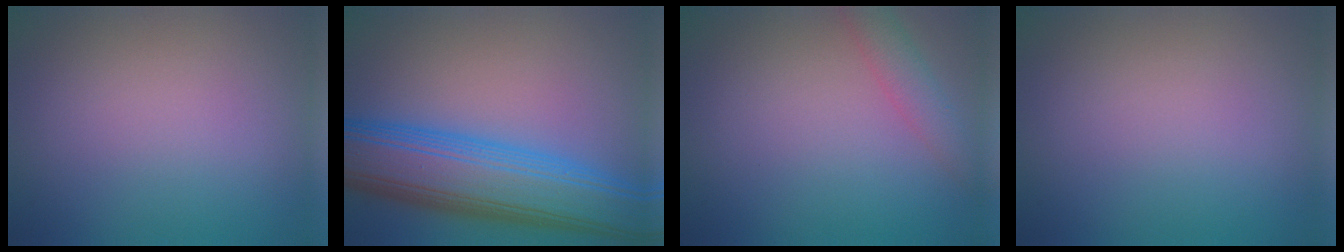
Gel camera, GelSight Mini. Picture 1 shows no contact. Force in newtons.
{"total": 10.9, "press": 10.9, "slide": 0.2}
{"total": 2.3, "press": 2.3, "slide": 0.1}
{"total": 0.0}